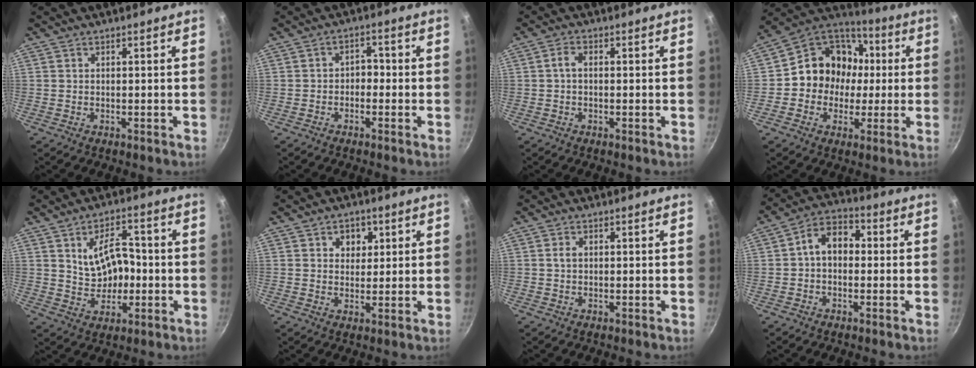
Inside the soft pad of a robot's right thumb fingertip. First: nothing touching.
{"total": 2.9, "force": [-0.8, 2.2, 1.7], "torque": [-0.004, 0.017, -0.023]}
{"total": 2.2, "force": [0.0, 1.3, 1.7], "torque": [-0.031, 0.010, -0.004]}
{"total": 15.5, "force": [-0.3, 13.4, 7.8], "torque": [-0.076, 0.037, -0.011]}
{"total": 9.3, "force": [0.4, 6.2, 6.9], "torque": [-0.077, 0.012, 0.010]}
{"total": 4.6, "force": [1.9, 3.5, 2.4], "torque": [-0.004, -0.006, 0.026]}
{"total": 1.3, "force": [0.1, 1.0, 0.9], "torque": [-0.014, 0.004, 0.001]}
{"total": 7.8, "force": [0.3, 5.5, 5.5], "torque": [-0.072, 0.028, -0.008]}